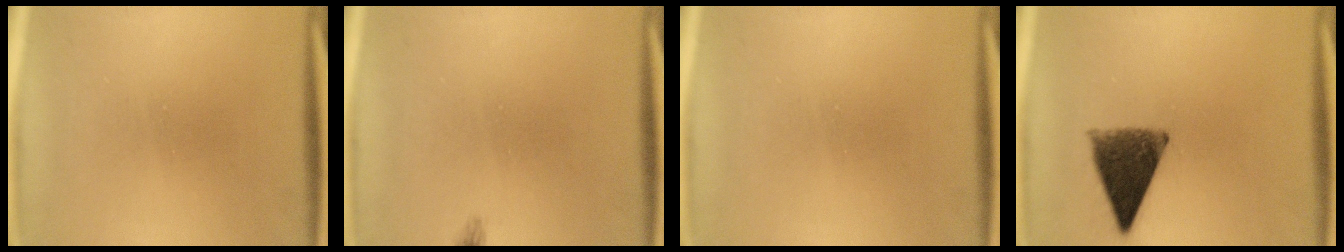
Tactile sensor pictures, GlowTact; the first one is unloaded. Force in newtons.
{"total": 0.9}
{"total": 0.0}
{"total": 9.9}